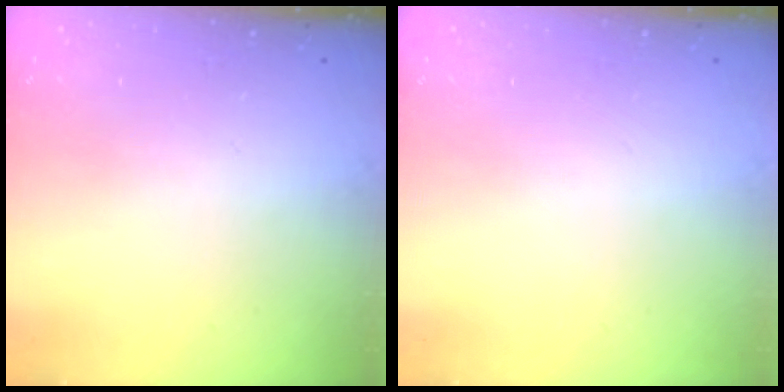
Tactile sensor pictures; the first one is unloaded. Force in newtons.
{"total": 0.0}